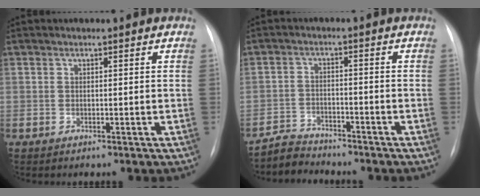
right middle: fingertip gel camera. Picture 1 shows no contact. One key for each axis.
{"total": 4.0, "fx": -4.0, "fy": 0.5, "fz": -0.7, "tx": 0.010, "ty": -0.013, "tz": -0.073}